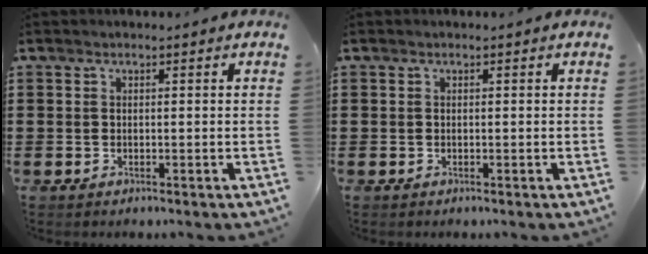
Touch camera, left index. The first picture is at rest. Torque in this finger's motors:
{"motor_torque": [0.00, 0.00, 0.00, 0.00]}